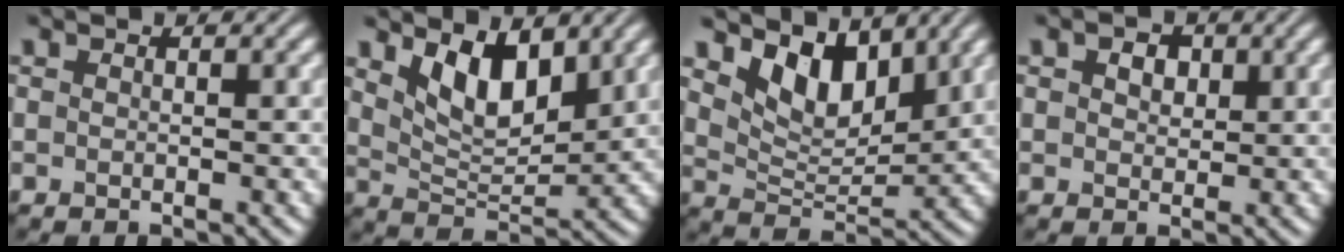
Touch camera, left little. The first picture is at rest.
{"total": 5.9, "force": [2.9, 2.8, 4.3], "torque": [-0.085, -0.012, 0.050]}
{"total": 6.0, "force": [3.9, 3.0, 3.5], "torque": [-0.069, -0.012, 0.062]}
{"total": 2.4, "force": [1.0, 1.6, 1.4], "torque": [-0.022, 0.004, 0.009]}